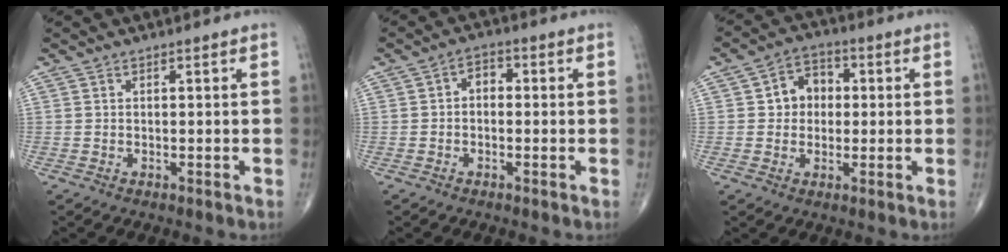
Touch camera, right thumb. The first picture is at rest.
{"total": 3.0, "force": [-0.2, 2.1, 2.2], "torque": [-0.023, 0.012, -0.013]}
{"total": 6.8, "force": [0.7, 5.7, 3.8], "torque": [-0.029, 0.015, 0.004]}